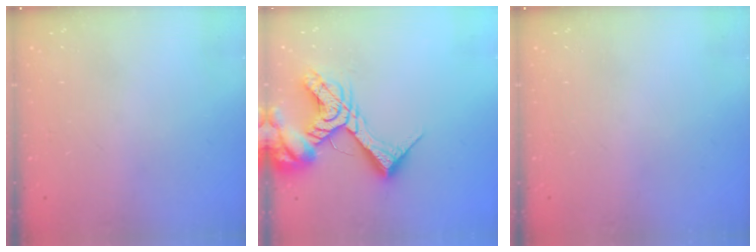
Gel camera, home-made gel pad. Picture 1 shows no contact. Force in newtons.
{"total": 17.2, "press": 17.1, "slide": 1.9}
{"total": 0.0}